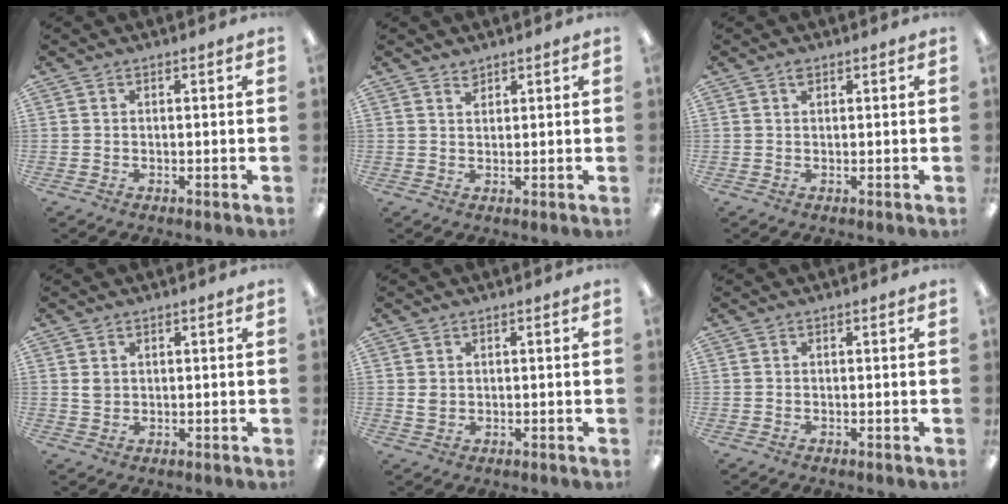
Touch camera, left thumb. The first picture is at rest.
{"total": 1.8, "force": [1.7, 0.7, 0.3], "torque": [0.000, -0.008, 0.031]}
{"total": 1.3, "force": [0.9, 0.6, 0.7], "torque": [-0.009, -0.003, 0.014]}
{"total": 1.9, "force": [0.9, 1.5, 0.7], "torque": [-0.008, -0.001, 0.014]}
{"total": 1.9, "force": [0.7, 1.5, 1.0], "torque": [-0.020, 0.002, 0.013]}
{"total": 0.0}